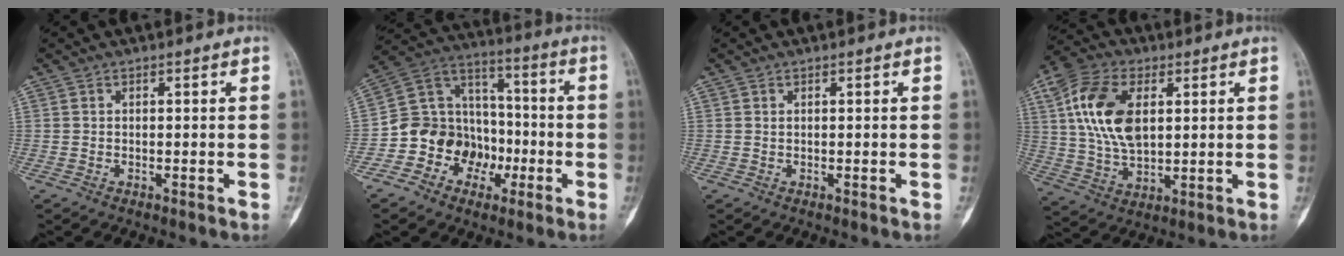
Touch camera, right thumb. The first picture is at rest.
{"total": 13.9, "force": [-5.1, 12.0, 4.9], "torque": [-0.025, 0.091, -0.089]}
{"total": 0.0}
{"total": 14.6, "force": [3.8, 8.4, 11.3], "torque": [-0.220, -0.002, 0.073]}